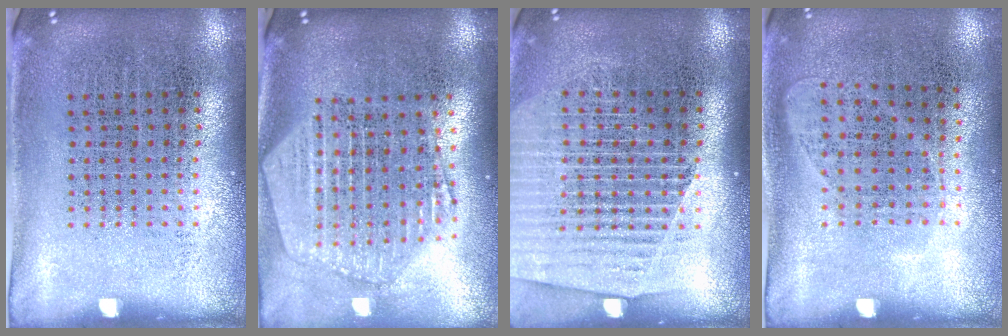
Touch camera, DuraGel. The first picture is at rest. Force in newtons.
{"total": 2.5, "press": 2.1, "slide": 1.3}
{"total": 1.7, "press": 1.6, "slide": 0.6}
{"total": 1.0, "press": 0.9, "slide": 0.4}